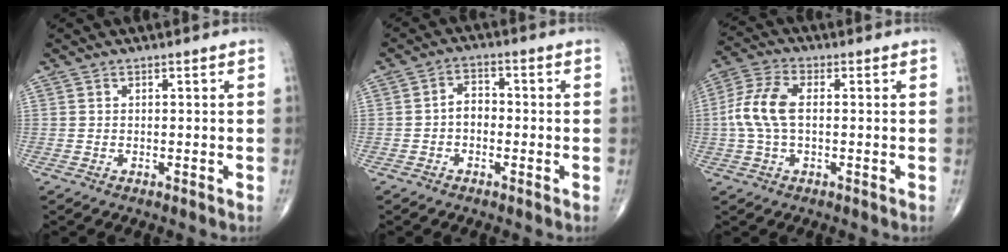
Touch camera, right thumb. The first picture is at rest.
{"total": 3.7, "force": [-1.0, 2.7, 2.3], "torque": [-0.025, 0.020, -0.027]}
{"total": 8.6, "force": [0.1, 4.6, 7.2], "torque": [-0.169, 0.021, -0.002]}